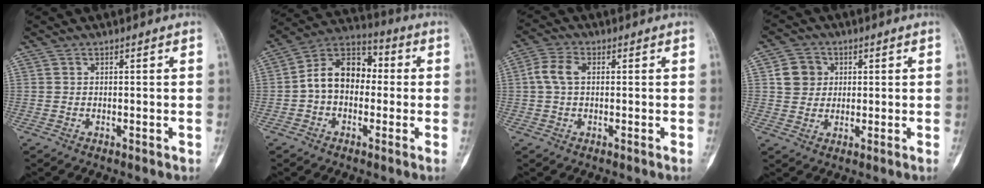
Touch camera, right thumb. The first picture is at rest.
{"total": 11.8, "force": [-0.4, 8.2, 8.5], "torque": [-0.116, 0.037, -0.025]}
{"total": 4.8, "force": [0.6, 2.7, 3.9], "torque": [-0.092, 0.013, 0.005]}
{"total": 5.6, "force": [1.4, 5.1, 1.9], "torque": [-0.010, 0.003, 0.021]}